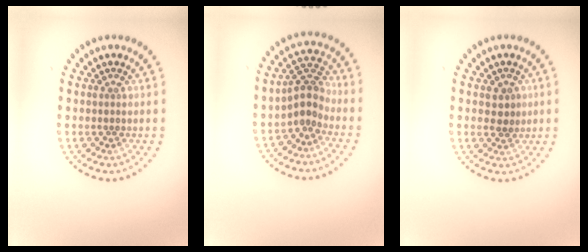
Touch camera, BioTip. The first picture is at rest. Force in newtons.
{"total": 2.8, "press": 2.4, "slide": 1.4}
{"total": 1.7, "press": 1.6, "slide": 0.5}